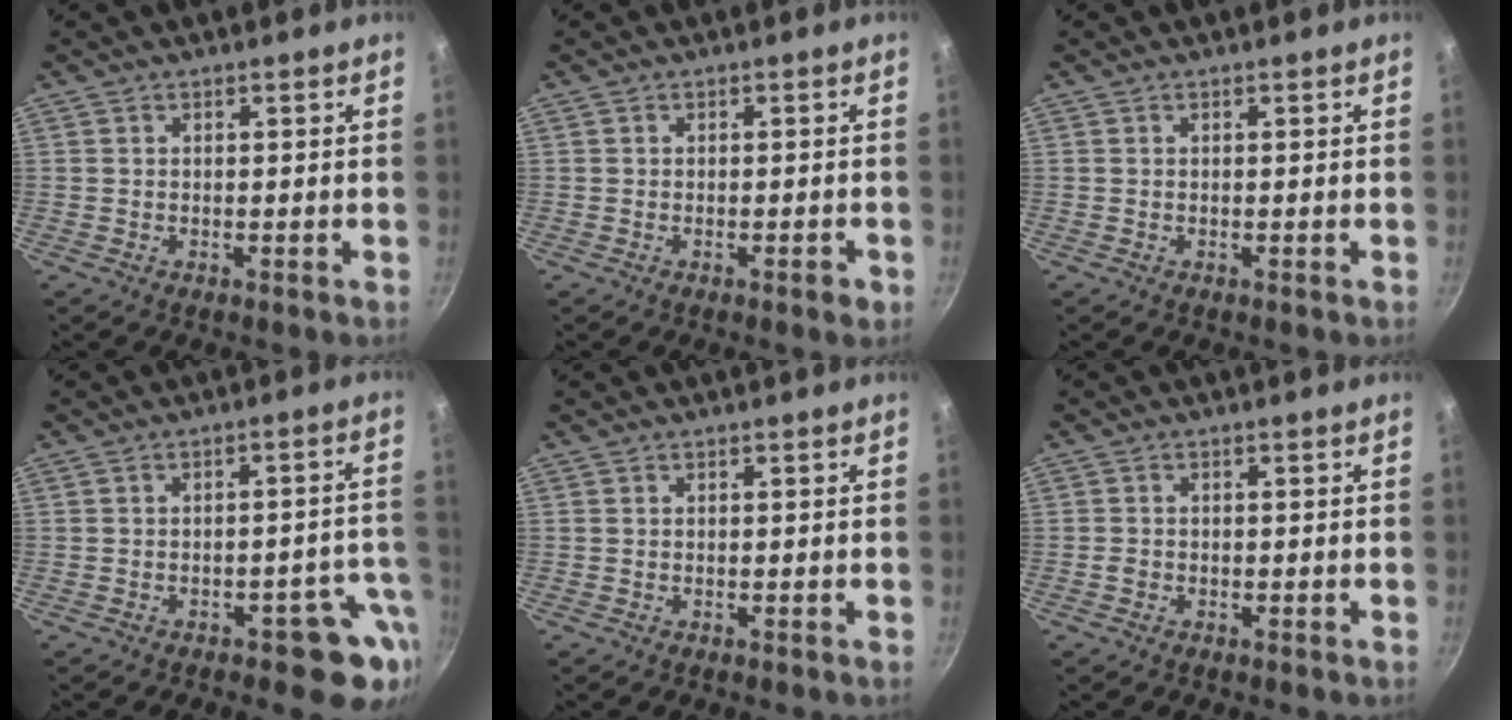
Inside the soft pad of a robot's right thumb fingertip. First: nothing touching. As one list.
[{"total": 1.8, "force": [-0.8, 0.6, 1.5], "torque": [-0.021, 0.009, -0.012]}, {"total": 0.0}, {"total": 8.3, "force": [-4.0, 4.4, 5.7], "torque": [-0.002, 0.045, -0.041]}, {"total": 0.0}, {"total": 1.3, "force": [-0.6, 1.0, 0.5], "torque": [-0.010, 0.006, -0.011]}]